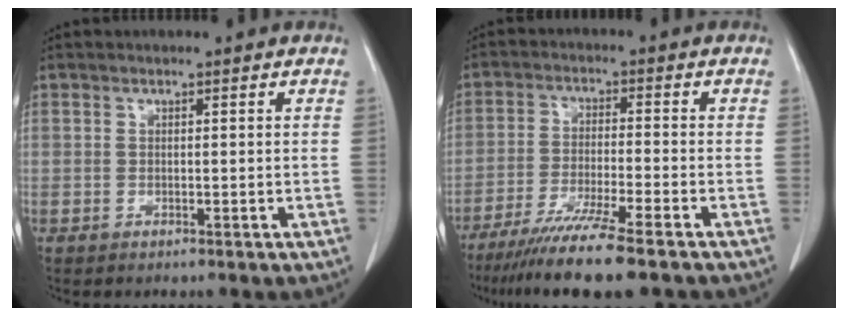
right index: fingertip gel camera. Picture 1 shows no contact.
{"total": 11.4, "force": [-8.8, -0.7, 7.2], "torque": [-0.115, -0.035, -0.144]}